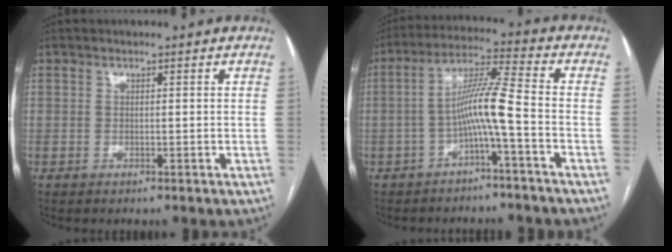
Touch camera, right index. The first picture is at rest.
{"total": 7.5, "force": [-2.5, -0.6, 7.1], "torque": [-0.130, 0.025, -0.047]}